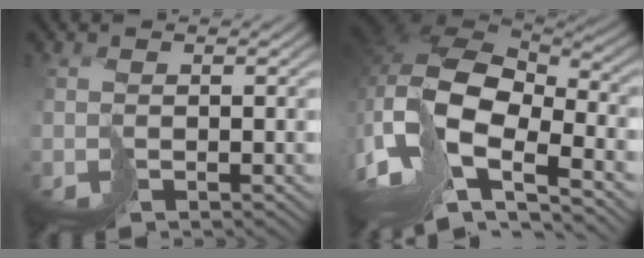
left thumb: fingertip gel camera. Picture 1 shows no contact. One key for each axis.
{"total": 16.5, "fx": -7.2, "fy": 8.6, "fz": 12.1, "tx": -0.299, "ty": -0.026, "tz": -0.124}